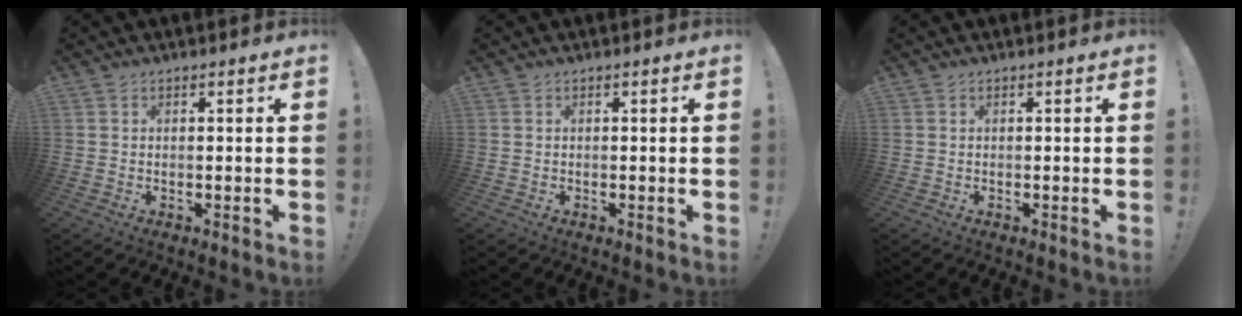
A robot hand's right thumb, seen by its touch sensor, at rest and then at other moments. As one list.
[{"total": 0.0}, {"total": 0.0}]